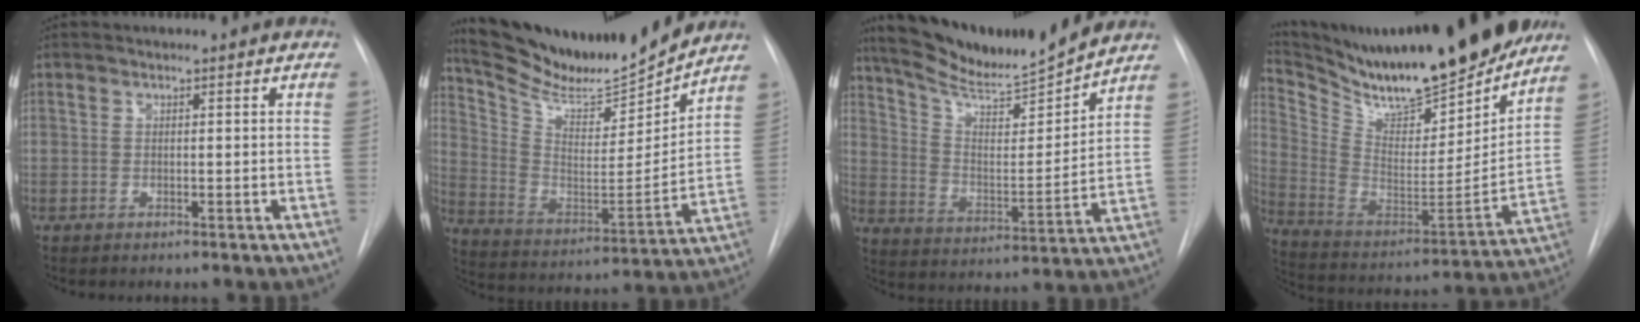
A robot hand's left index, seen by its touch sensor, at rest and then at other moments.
{"total": 18.0, "force": [17.0, 1.9, 5.6], "torque": [-0.115, -0.039, 0.284]}
{"total": 16.4, "force": [15.2, 0.1, 6.1], "torque": [-0.107, -0.014, 0.251]}
{"total": 24.8, "force": [21.6, 3.3, 11.8], "torque": [-0.217, -0.052, 0.343]}